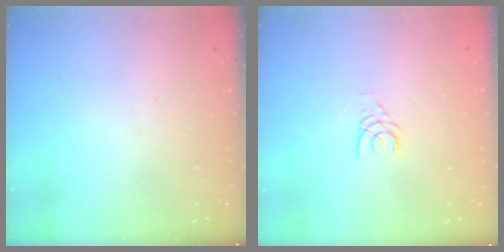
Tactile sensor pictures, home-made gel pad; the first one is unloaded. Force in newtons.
{"total": 3.3, "press": 3.3, "slide": 0.3}